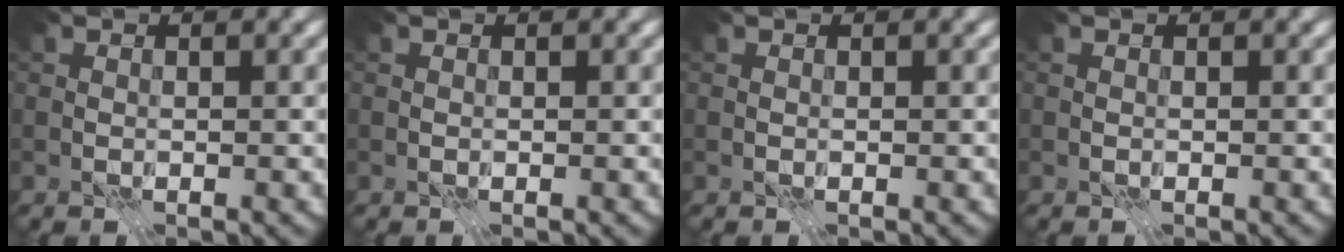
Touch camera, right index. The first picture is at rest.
{"total": 0.0}
{"total": 0.0}
{"total": 0.0}